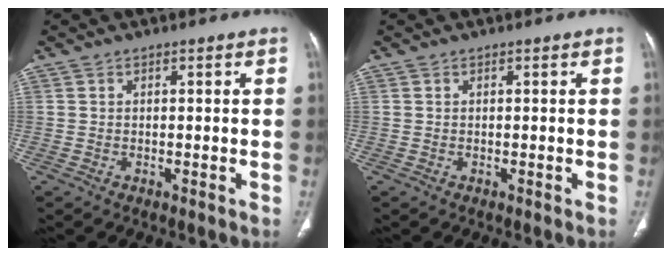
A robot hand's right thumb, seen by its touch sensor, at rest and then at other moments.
{"total": 0.0}